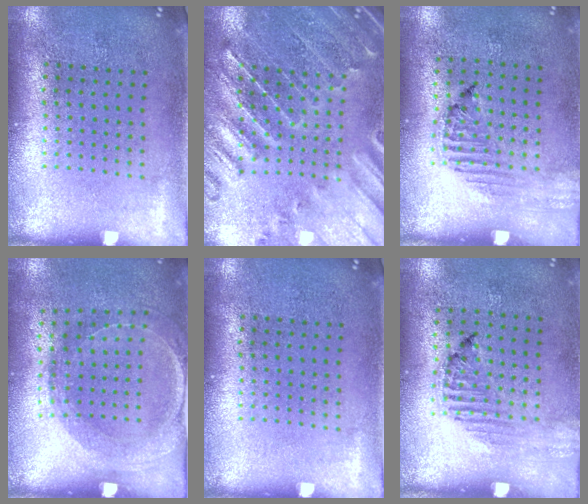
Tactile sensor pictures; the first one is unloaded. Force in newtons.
{"total": 1.1, "press": 1.1, "slide": 0.3}
{"total": 1.2, "press": 1.2, "slide": 0.2}
{"total": 1.6, "press": 1.5, "slide": 0.6}
{"total": 0.0}
{"total": 1.3, "press": 1.2, "slide": 0.4}